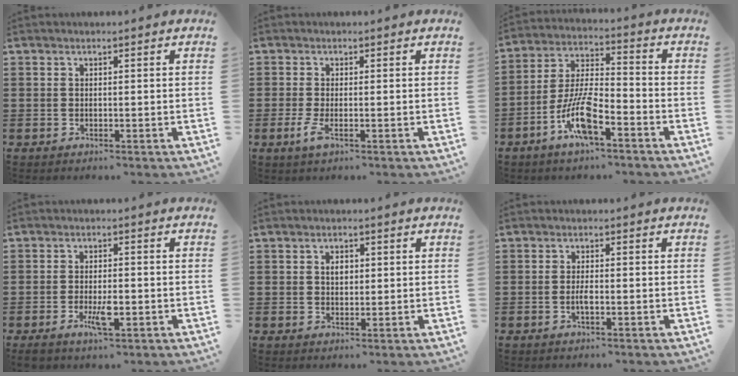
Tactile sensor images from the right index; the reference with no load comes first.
{"total": 2.7, "force": [-1.0, 0.6, 2.4], "torque": [-0.061, -0.013, -0.022]}
{"total": 9.8, "force": [-5.1, 3.0, 7.7], "torque": [-0.178, 0.000, -0.099]}
{"total": 4.2, "force": [-1.6, 1.5, 3.6], "torque": [-0.073, -0.001, -0.030]}
{"total": 2.1, "force": [0.4, 1.4, 1.5], "torque": [-0.034, 0.008, 0.007]}
{"total": 2.1, "force": [-0.6, 0.6, 1.9], "torque": [-0.043, -0.001, -0.014]}